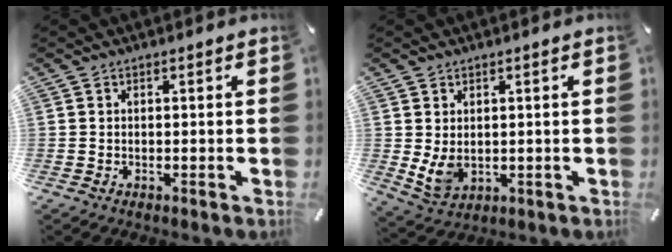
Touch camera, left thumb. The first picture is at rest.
{"total": 5.2, "force": [1.0, 4.0, 3.2], "torque": [-0.080, -0.009, 0.018]}